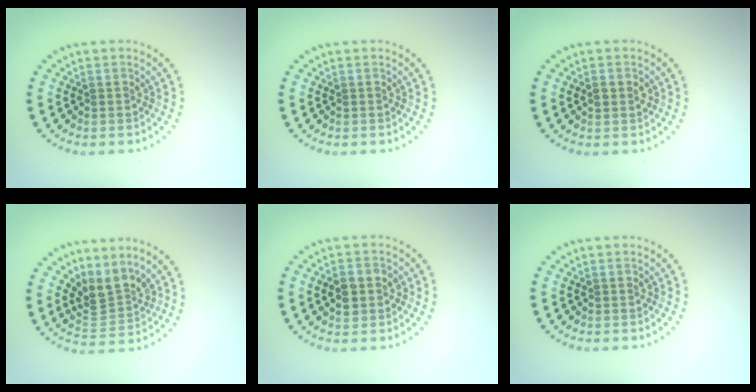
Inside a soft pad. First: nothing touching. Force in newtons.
{"total": 0.0}
{"total": 1.5, "press": 1.5, "slide": 0.1}
{"total": 3.3, "press": 2.3, "slide": 2.3}
{"total": 2.5, "press": 2.5, "slide": 0.3}
{"total": 0.0}